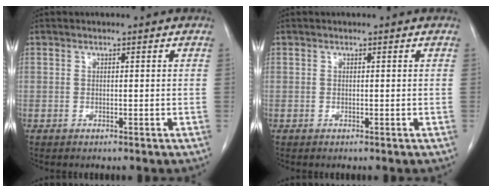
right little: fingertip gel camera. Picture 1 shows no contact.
{"total": 0.0}